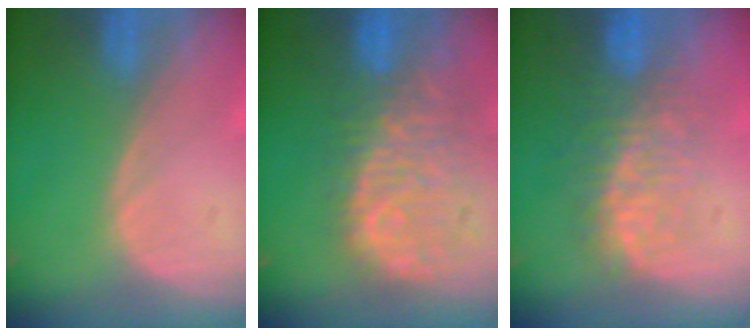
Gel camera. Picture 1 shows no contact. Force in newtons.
{"total": 11.5, "press": 9.8, "slide": 5.9}
{"total": 8.1, "press": 7.5, "slide": 3.1}